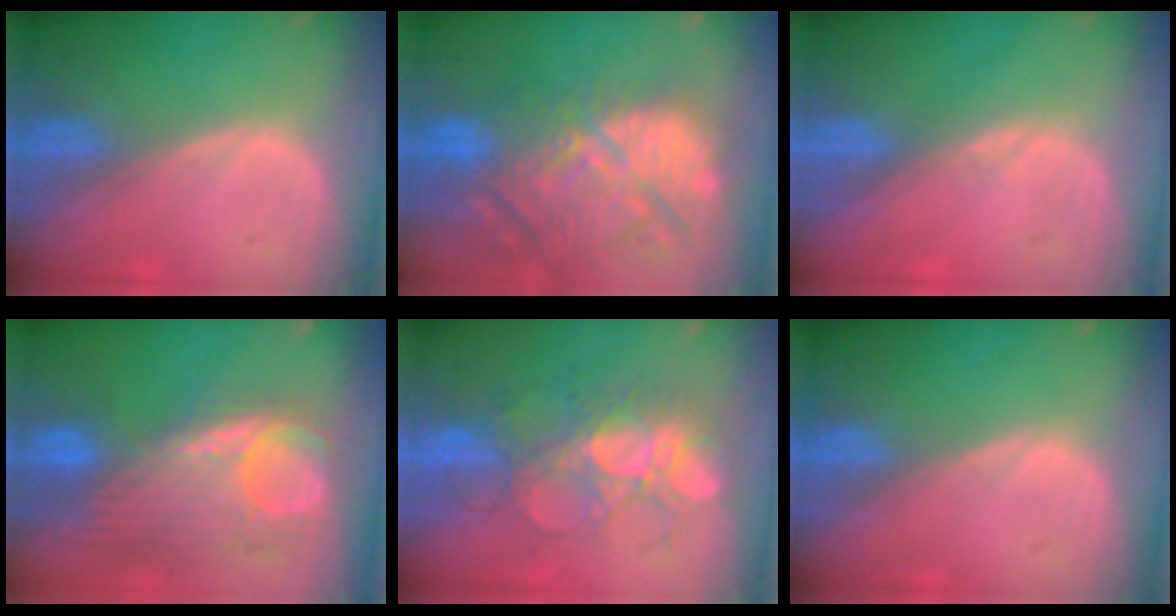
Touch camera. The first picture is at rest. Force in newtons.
{"total": 14.5, "press": 12.7, "slide": 7.0}
{"total": 0.5, "press": 0.5, "slide": 0.2}
{"total": 11.0, "press": 10.4, "slide": 3.5}
{"total": 8.7, "press": 8.6, "slide": 1.6}
{"total": 0.0}